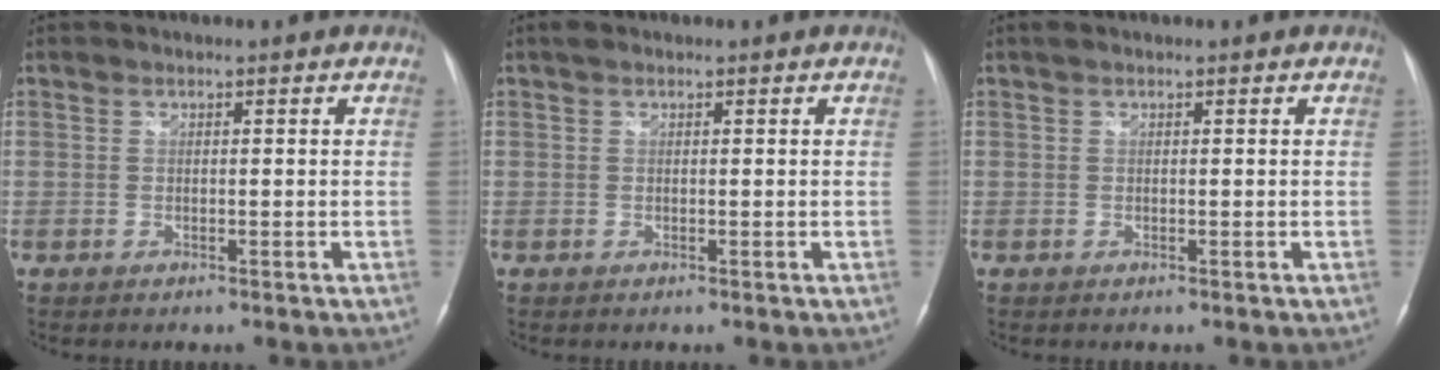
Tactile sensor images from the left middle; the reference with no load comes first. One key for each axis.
{"total": 0.7, "fx": 0.5, "fy": 0.4, "fz": 0.3, "tx": -0.008, "ty": 0.014, "tz": 0.007}
{"total": 0.5, "fx": 0.3, "fy": 0.2, "fz": 0.3, "tx": -0.012, "ty": 0.013, "tz": 0.005}